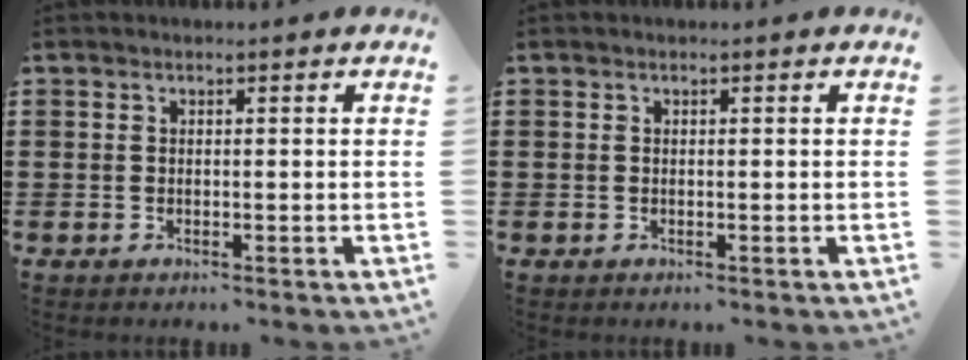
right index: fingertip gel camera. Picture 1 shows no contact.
{"total": 0.0}